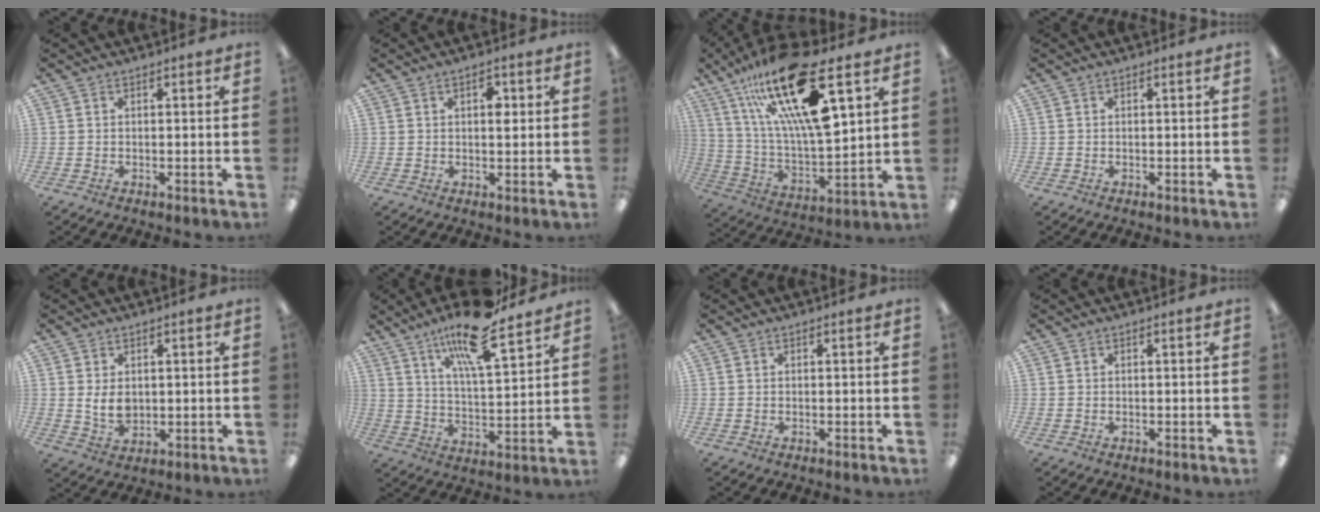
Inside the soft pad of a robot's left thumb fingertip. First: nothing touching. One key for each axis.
{"total": 3.3, "fx": 1.2, "fy": 1.7, "fz": 2.6, "tx": -0.031, "ty": -0.004, "tz": 0.014}
{"total": 26.5, "fx": 14.5, "fy": 7.6, "fz": 20.9, "tx": -0.393, "ty": -0.078, "tz": 0.239}
{"total": 0.0}
{"total": 5.3, "fx": 1.0, "fy": 3.8, "fz": 3.6, "tx": -0.068, "ty": -0.006, "tz": 0.014}
{"total": 16.5, "fx": 12.1, "fy": 3.8, "fz": 10.6, "tx": -0.187, "ty": -0.062, "tz": 0.198}
{"total": 0.0}
{"total": 0.0}